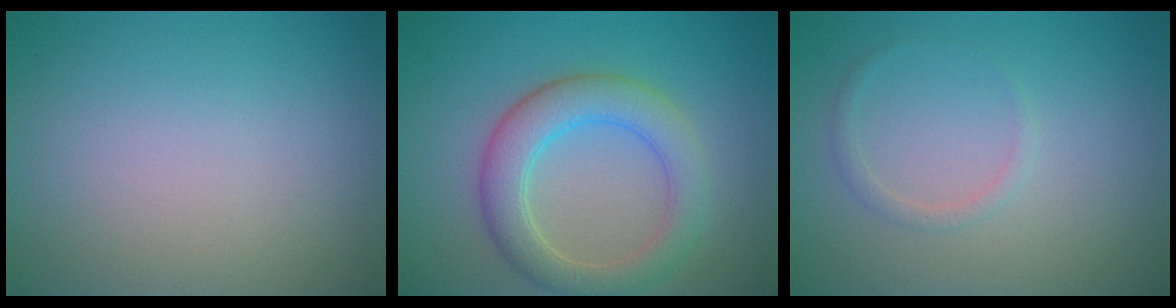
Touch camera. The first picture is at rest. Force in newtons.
{"total": 5.0, "press": 4.9, "slide": 0.4}
{"total": 0.9, "press": 0.9, "slide": 0.1}